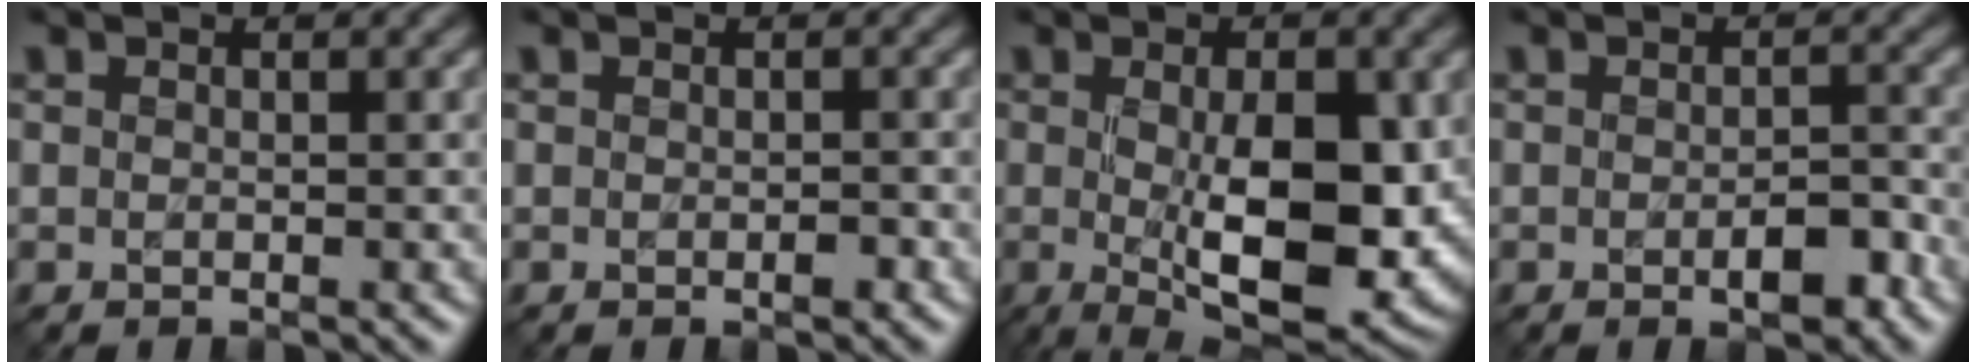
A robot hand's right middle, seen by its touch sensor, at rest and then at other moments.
{"total": 0.7, "force": [-0.3, 0.3, 0.6], "torque": [-0.010, 0.002, -0.003]}
{"total": 10.8, "force": [-1.0, 4.1, 9.9], "torque": [-0.157, -0.019, -0.004]}
{"total": 2.6, "force": [-1.1, 1.1, 2.1], "torque": [-0.030, 0.001, -0.012]}